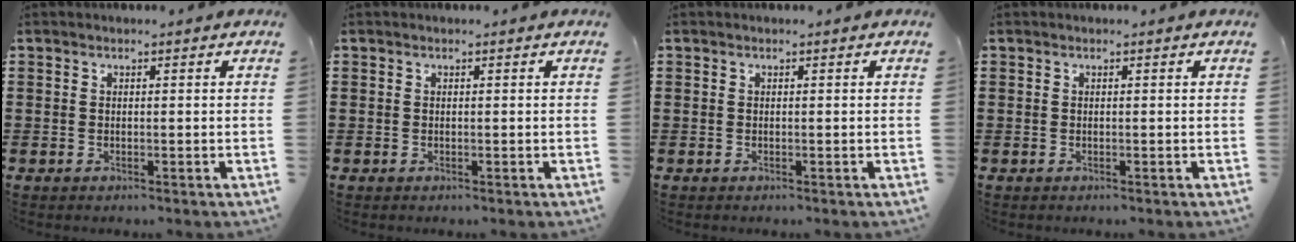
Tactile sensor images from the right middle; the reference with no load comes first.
{"total": 0.0}
{"total": 0.0}
{"total": 0.0}